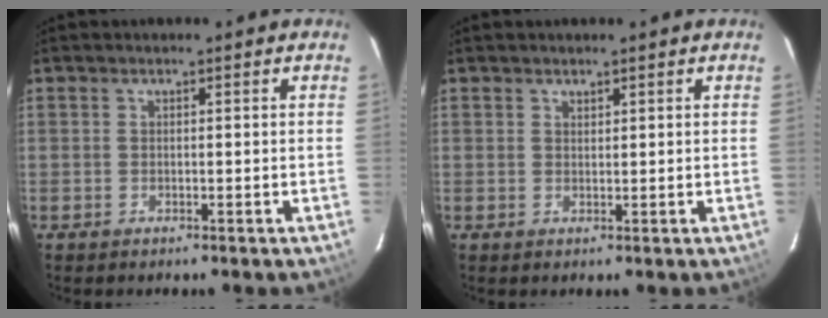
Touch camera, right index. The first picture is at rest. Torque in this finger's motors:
{"motor_torque": [-0.12, 0.03, -0.04, 0.00]}